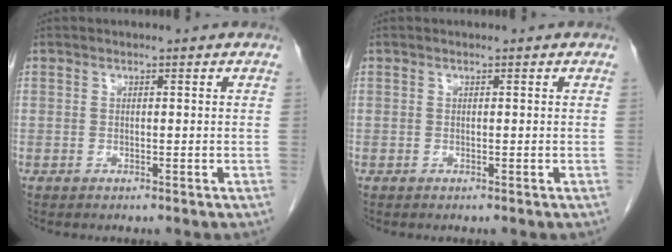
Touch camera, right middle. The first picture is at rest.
{"total": 0.0}